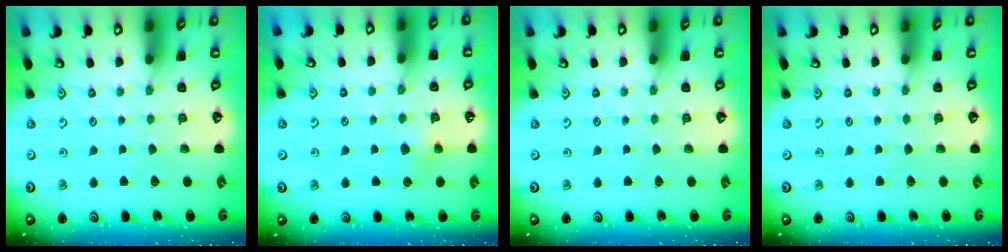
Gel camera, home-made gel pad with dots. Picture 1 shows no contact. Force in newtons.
{"total": 5.3, "press": 5.3, "slide": 0.6}
{"total": 0.0}
{"total": 0.0}